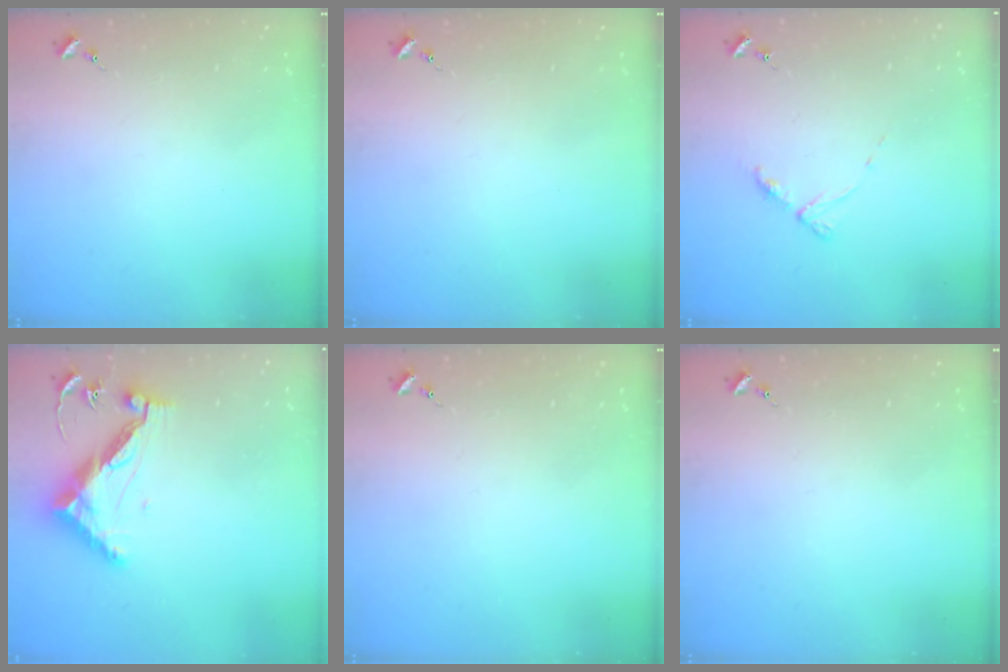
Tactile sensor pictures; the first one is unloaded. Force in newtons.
{"total": 0.0}
{"total": 5.2, "press": 5.1, "slide": 0.6}
{"total": 12.7, "press": 12.7, "slide": 0.5}
{"total": 0.0}
{"total": 0.0}